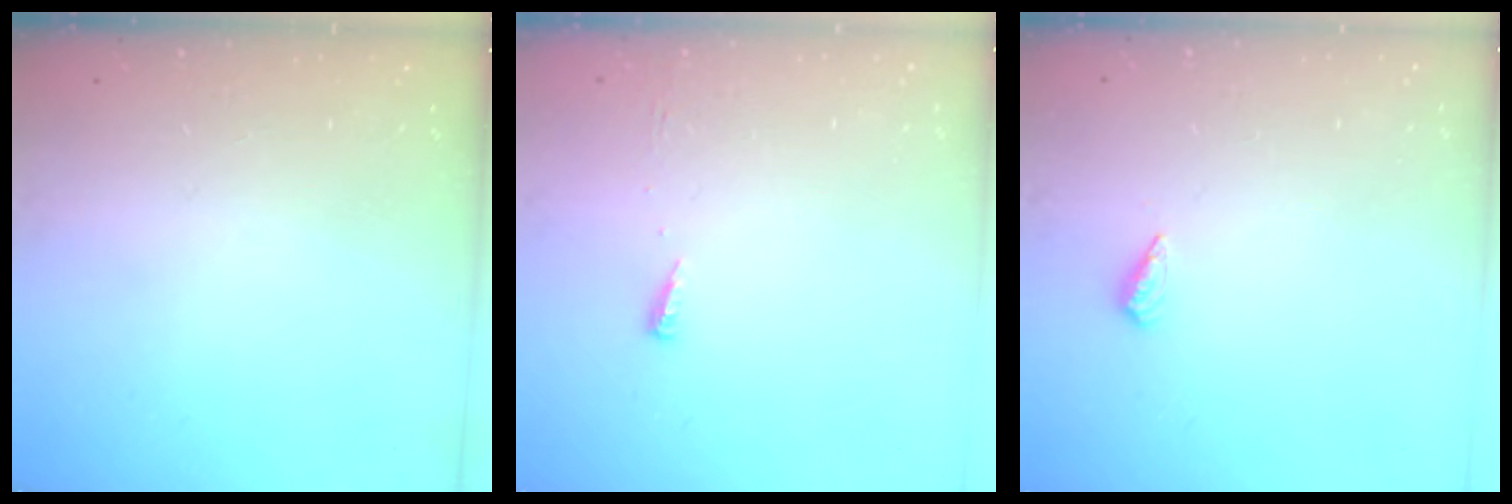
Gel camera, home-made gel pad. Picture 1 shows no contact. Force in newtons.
{"total": 3.7, "press": 3.7, "slide": 0.5}
{"total": 3.6, "press": 3.4, "slide": 1.2}